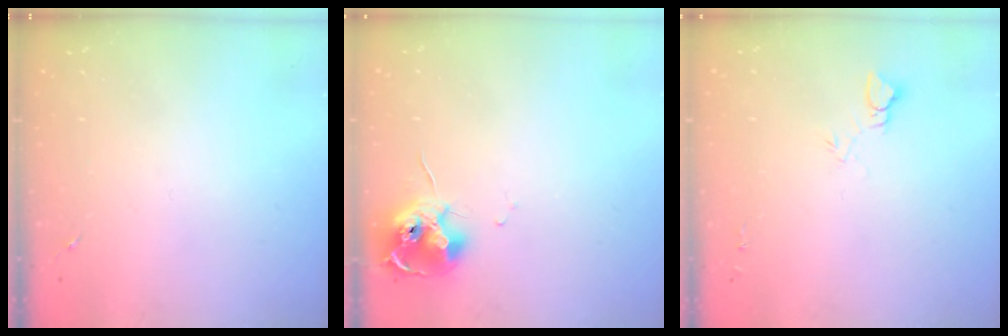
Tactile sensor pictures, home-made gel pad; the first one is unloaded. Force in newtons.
{"total": 11.9, "press": 11.8, "slide": 1.2}
{"total": 6.0, "press": 6.0, "slide": 0.4}